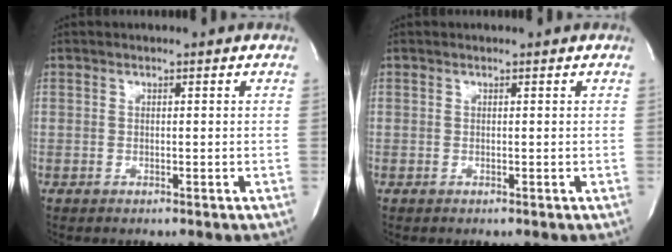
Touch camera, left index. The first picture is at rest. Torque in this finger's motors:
{"motor_torque": [0.00, 0.00, 0.00, 0.00]}